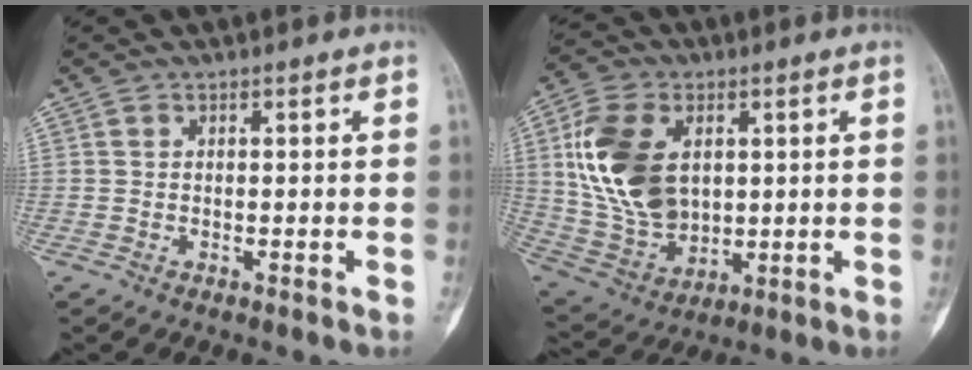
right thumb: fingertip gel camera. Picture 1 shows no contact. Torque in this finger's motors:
{"motor_torque": [-0.19, 0.84, 0.98, 0.93, 0.49]}